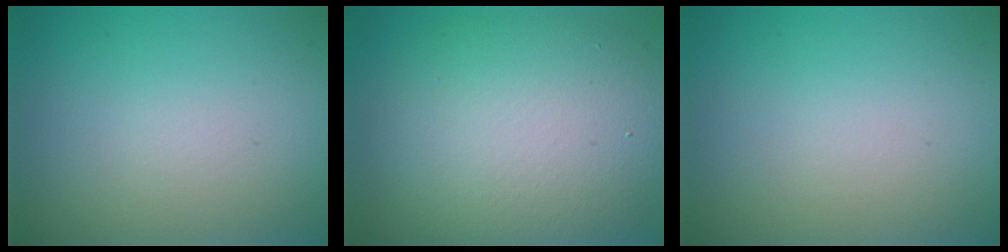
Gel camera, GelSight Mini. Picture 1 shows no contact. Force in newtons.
{"total": 10.3, "press": 10.2, "slide": 0.7}
{"total": 0.0}